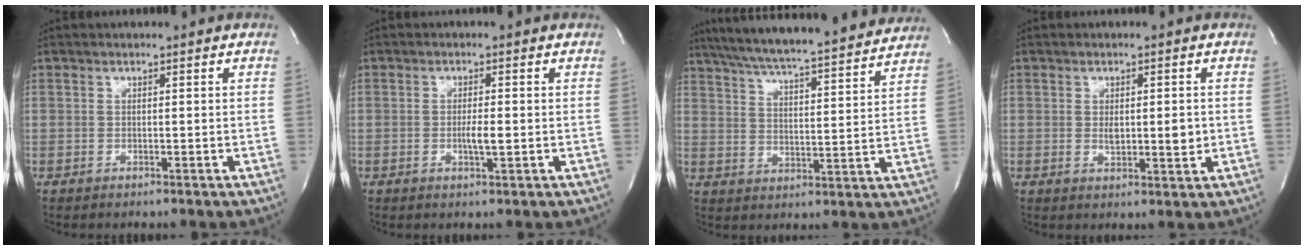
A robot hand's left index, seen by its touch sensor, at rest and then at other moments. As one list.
[{"total": 2.4, "force": [-0.6, 0.2, 2.3], "torque": [-0.043, -0.006, -0.011]}, {"total": 24.0, "force": [21.6, 1.8, 10.4], "torque": [-0.178, -0.007, 0.293]}, {"total": 4.4, "force": [-0.2, 1.5, 4.1], "torque": [-0.059, -0.011, -0.001]}]